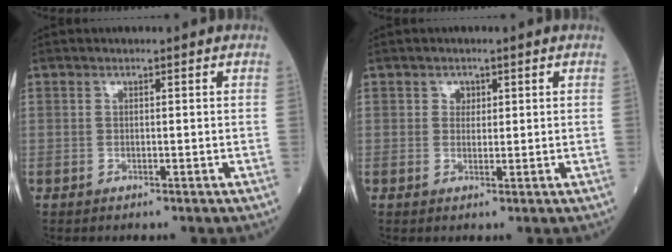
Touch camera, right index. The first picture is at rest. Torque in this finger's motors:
{"motor_torque": [-0.02, 0.02, 0.04, 0.01]}